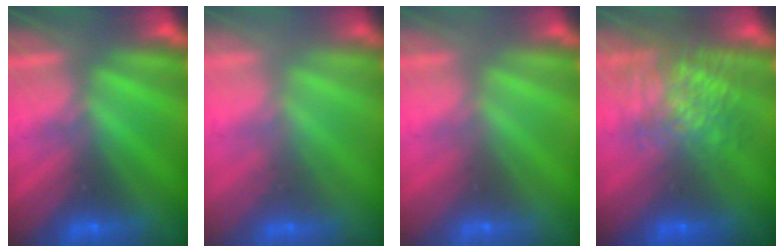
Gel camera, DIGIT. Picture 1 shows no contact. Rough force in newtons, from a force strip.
{"total": 2.3}
{"total": 3.4}
{"total": 8.0}